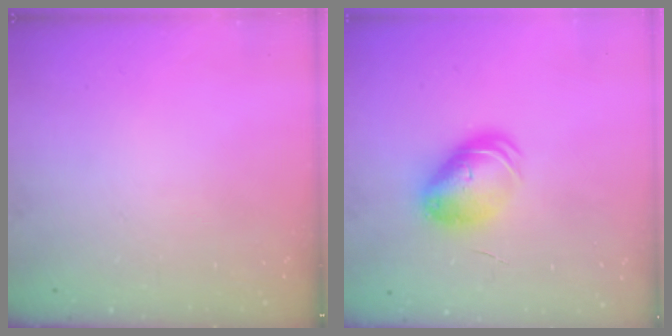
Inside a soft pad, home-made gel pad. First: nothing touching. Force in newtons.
{"total": 8.3, "press": 8.2, "slide": 0.7}